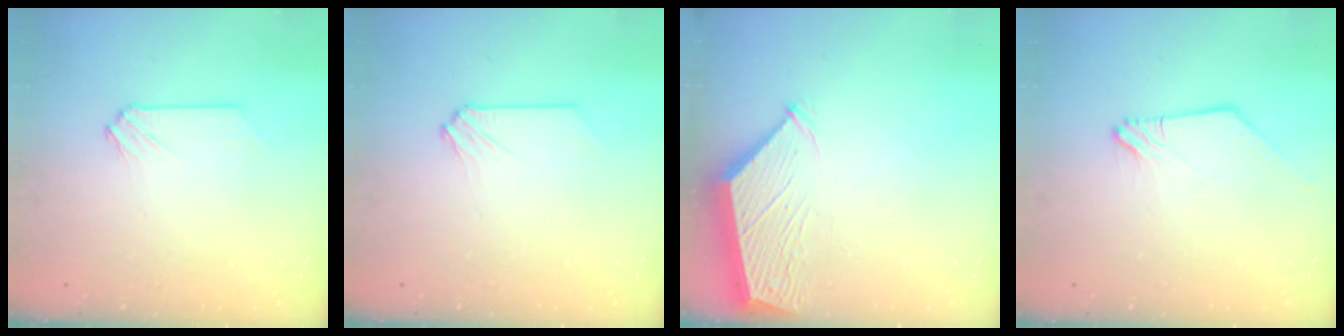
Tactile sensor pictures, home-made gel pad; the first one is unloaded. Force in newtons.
{"total": 0.0}
{"total": 2.9, "press": 2.8, "slide": 0.4}
{"total": 0.0}